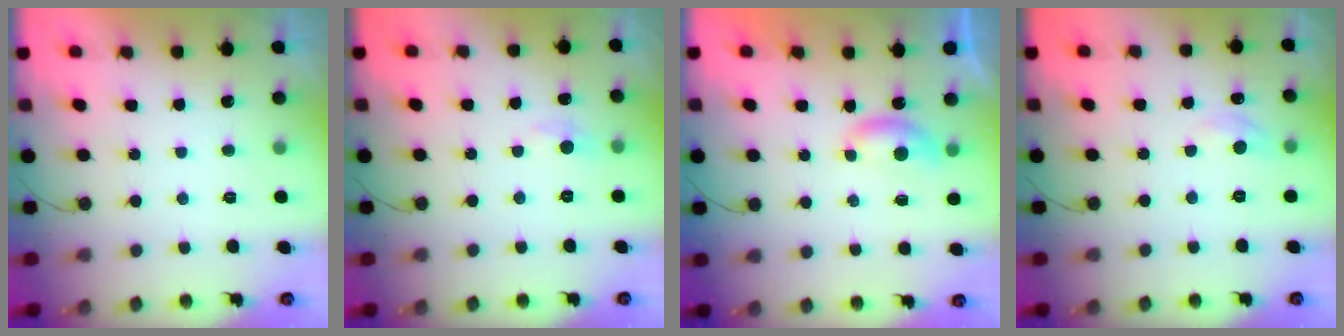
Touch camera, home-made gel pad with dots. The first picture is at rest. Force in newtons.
{"total": 5.8, "press": 5.7, "slide": 0.6}
{"total": 4.0, "press": 4.0, "slide": 0.6}
{"total": 5.6, "press": 5.6, "slide": 0.5}